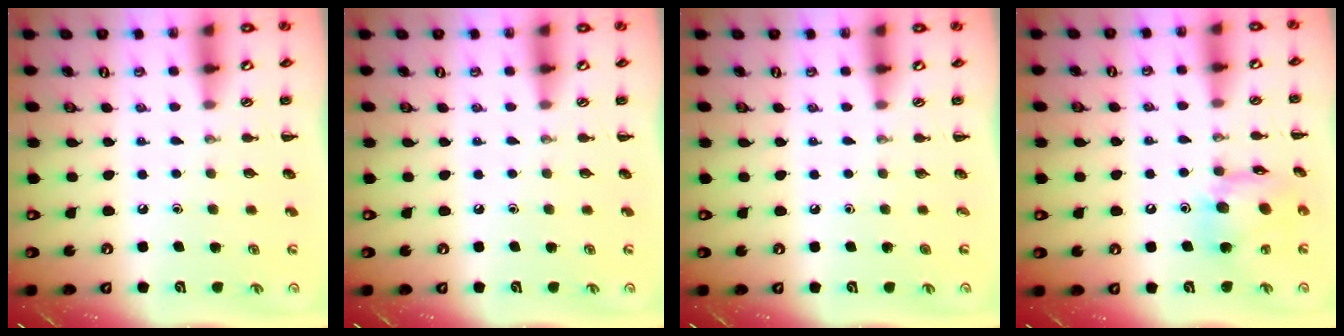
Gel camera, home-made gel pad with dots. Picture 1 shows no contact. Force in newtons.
{"total": 0.0}
{"total": 0.0}
{"total": 14.2, "press": 14.1, "slide": 2.1}